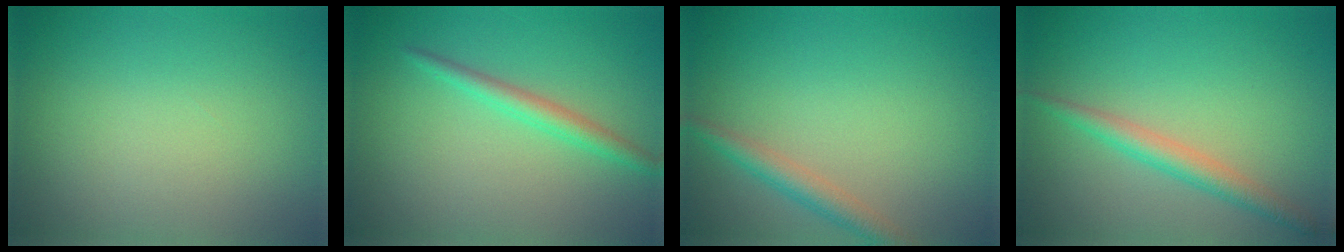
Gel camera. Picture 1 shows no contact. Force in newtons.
{"total": 2.0, "press": 2.0, "slide": 0.1}
{"total": 2.4, "press": 2.4, "slide": 0.0}
{"total": 2.5, "press": 2.5, "slide": 0.1}